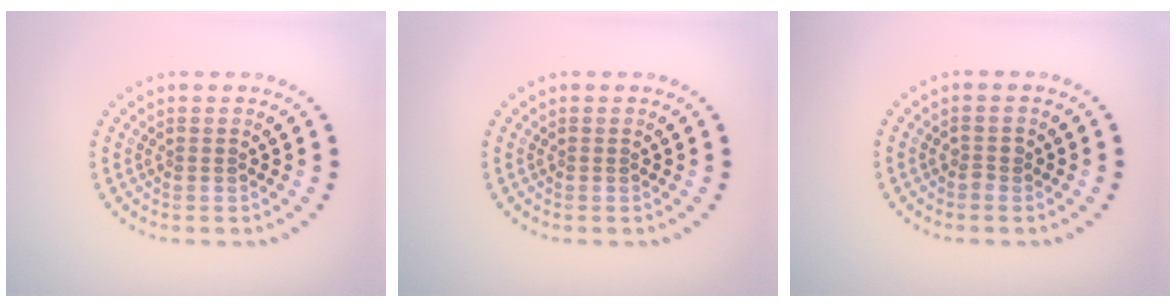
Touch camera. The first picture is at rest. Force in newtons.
{"total": 0.0}
{"total": 0.6, "press": 0.6, "slide": 0.2}